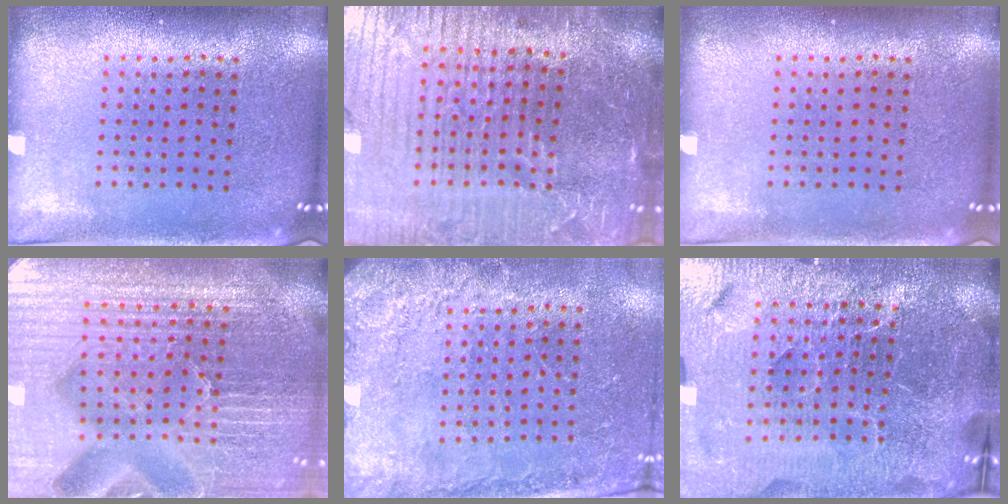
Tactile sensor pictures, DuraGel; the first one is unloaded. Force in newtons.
{"total": 6.2, "press": 5.5, "slide": 2.9}
{"total": 0.0}
{"total": 6.5, "press": 5.8, "slide": 3.1}
{"total": 2.5, "press": 2.4, "slide": 0.9}
{"total": 7.1, "press": 6.1, "slide": 3.6}